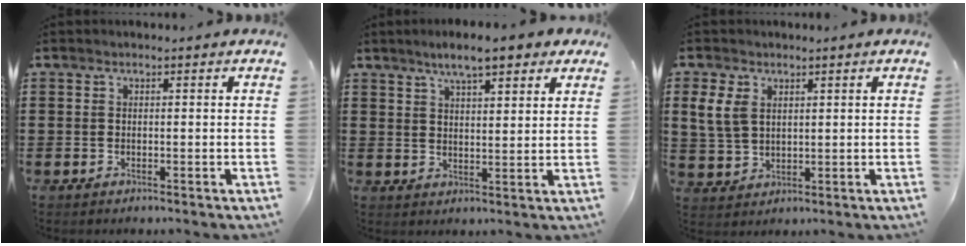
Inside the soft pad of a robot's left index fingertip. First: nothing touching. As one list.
[{"total": 6.5, "force": [5.1, 1.4, 3.8], "torque": [-0.078, -0.001, 0.090]}, {"total": 4.8, "force": [2.0, 3.3, 2.7], "torque": [-0.072, 0.009, 0.036]}]